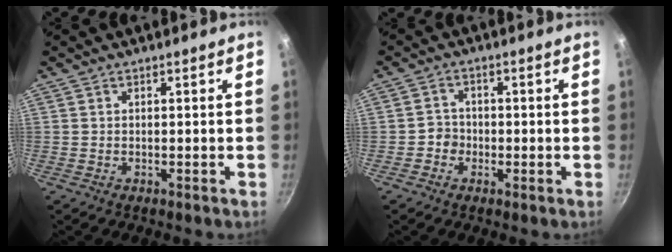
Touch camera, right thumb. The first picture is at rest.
{"total": 2.8, "force": [-0.9, 2.6, 0.7], "torque": [0.010, 0.011, -0.022]}